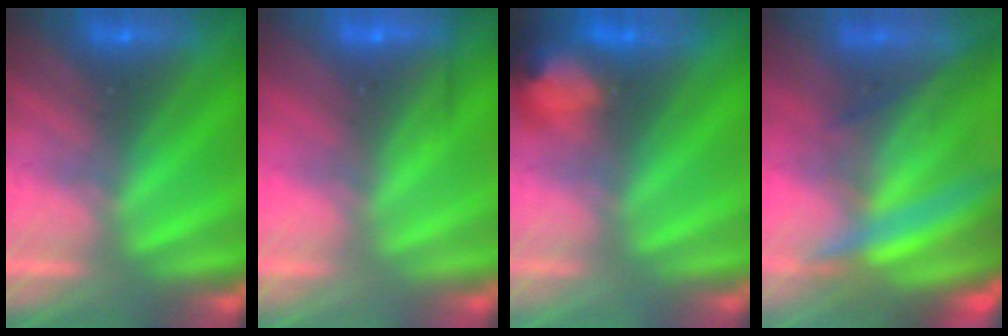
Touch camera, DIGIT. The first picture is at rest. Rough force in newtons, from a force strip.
{"total": 2.2}
{"total": 8.4}
{"total": 10.4}